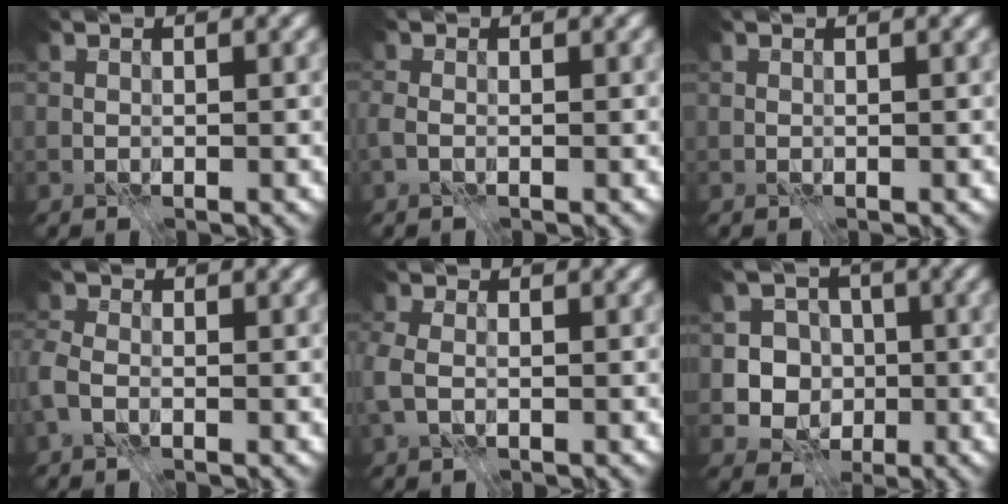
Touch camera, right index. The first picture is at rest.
{"total": 1.6, "force": [-0.6, 1.0, 1.1], "torque": [-0.026, -0.001, -0.015]}
{"total": 0.0}
{"total": 3.6, "force": [-1.2, 2.6, 2.3], "torque": [-0.062, -0.001, -0.032]}
{"total": 3.3, "force": [-0.8, 2.3, 2.3], "torque": [-0.066, -0.004, -0.018]}
{"total": 4.9, "force": [-0.9, 4.6, 1.7], "torque": [-0.008, 0.005, -0.041]}